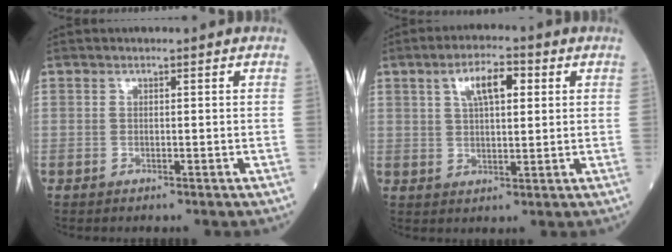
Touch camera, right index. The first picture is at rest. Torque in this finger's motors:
{"motor_torque": [0.57, 0.38, 0.12, 0.08]}